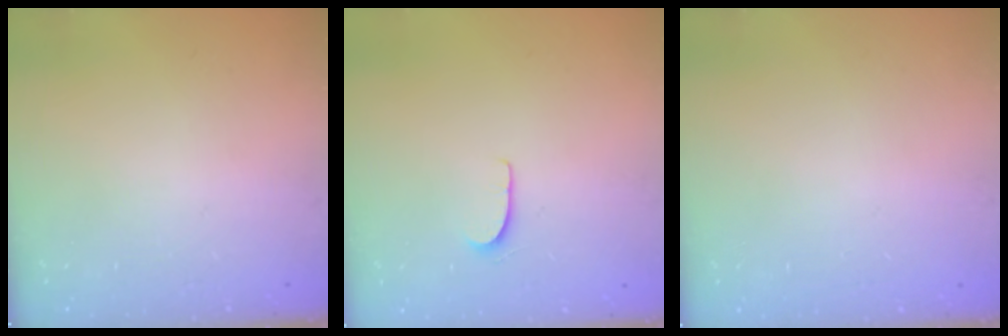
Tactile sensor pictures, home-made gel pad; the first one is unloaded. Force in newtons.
{"total": 5.1, "press": 5.1, "slide": 0.4}
{"total": 0.0}